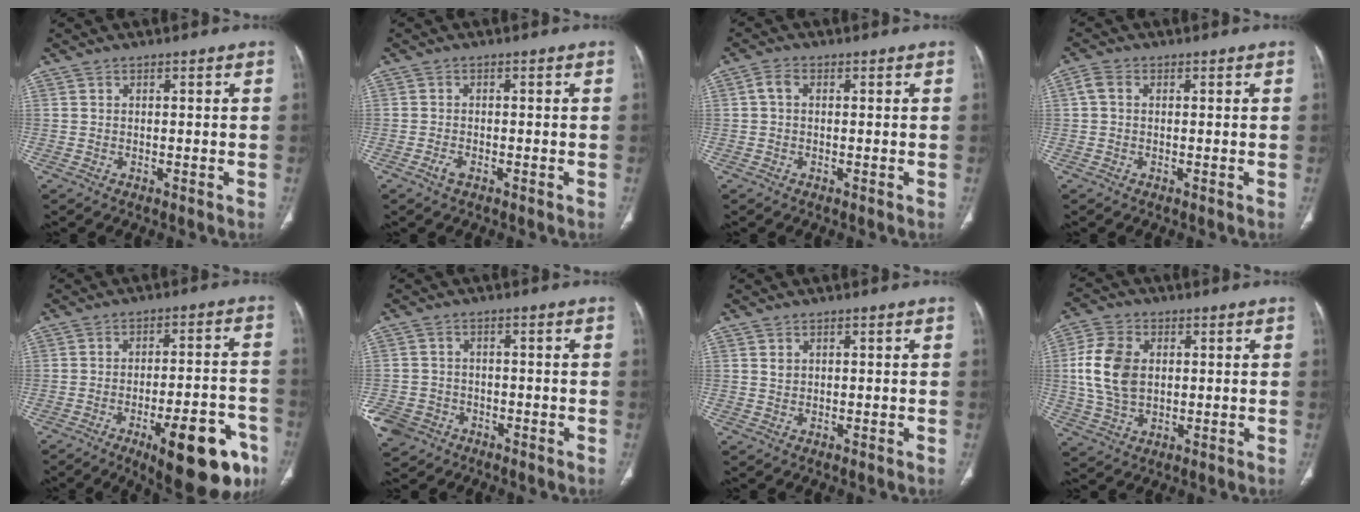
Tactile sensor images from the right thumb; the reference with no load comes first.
{"total": 1.7, "force": [-1.0, 0.8, 1.1], "torque": [-0.029, 0.002, -0.021]}
{"total": 2.1, "force": [0.2, 1.4, 1.6], "torque": [-0.029, 0.007, 0.000]}
{"total": 2.3, "force": [0.3, 1.7, 1.5], "torque": [-0.033, 0.009, 0.003]}
{"total": 18.5, "force": [-9.3, 6.1, 14.7], "torque": [-0.141, 0.051, -0.119]}
{"total": 7.1, "force": [-3.5, 5.8, 2.0], "torque": [-0.051, 0.017, -0.056]}
{"total": 1.1, "force": [0.6, 0.8, 0.5], "torque": [-0.001, -0.003, 0.012]}
{"total": 11.2, "force": [1.4, 7.8, 8.0], "torque": [-0.156, 0.003, 0.030]}